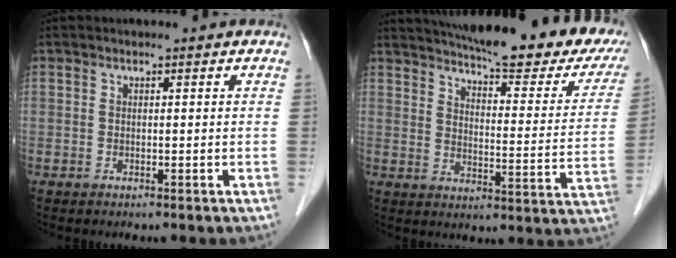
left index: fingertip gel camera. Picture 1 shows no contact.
{"total": 27.0, "force": [22.5, 5.0, 14.1], "torque": [-0.199, -0.040, 0.269]}